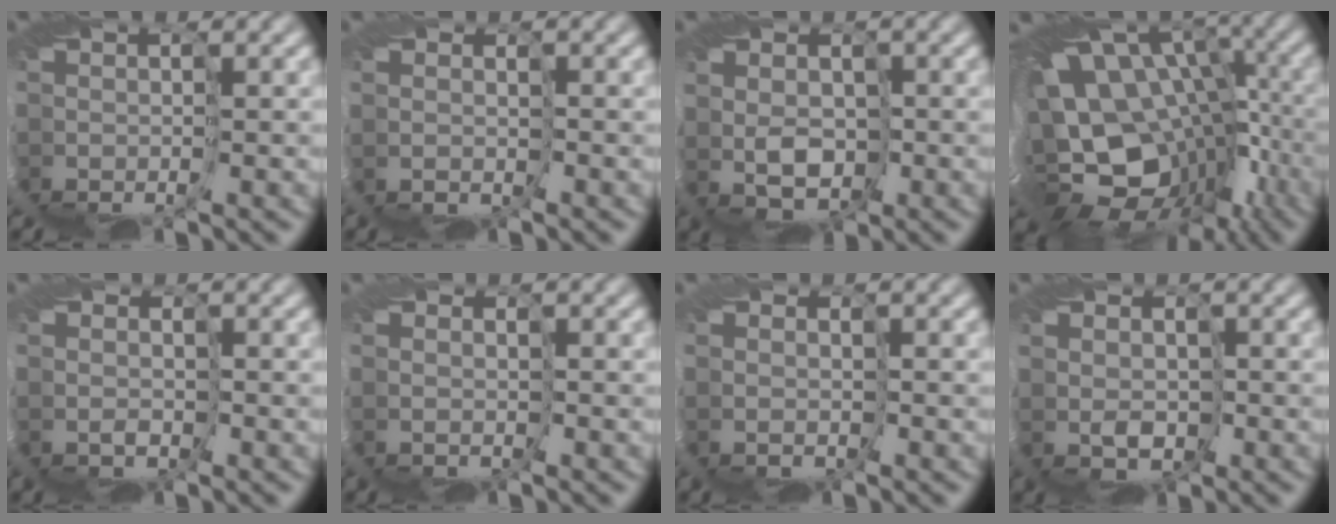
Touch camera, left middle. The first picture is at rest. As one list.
[{"total": 1.5, "force": [1.2, -0.2, -0.9], "torque": [0.028, 0.000, 0.019]}, {"total": 2.2, "force": [1.4, 1.3, 1.0], "torque": [-0.020, 0.002, 0.022]}, {"total": 15.7, "force": [0.8, 11.5, 10.7], "torque": [-0.170, -0.028, 0.036]}, {"total": 2.2, "force": [1.9, -0.5, -1.0], "torque": [0.019, -0.001, 0.036]}, {"total": 2.0, "force": [1.9, 0.1, -0.5], "torque": [0.007, -0.003, 0.038]}, {"total": 2.0, "force": [2.0, 0.0, -0.6], "torque": [0.014, 0.001, 0.039]}, {"total": 1.9, "force": [1.8, 0.4, -0.2], "torque": [-0.009, -0.002, 0.028]}]